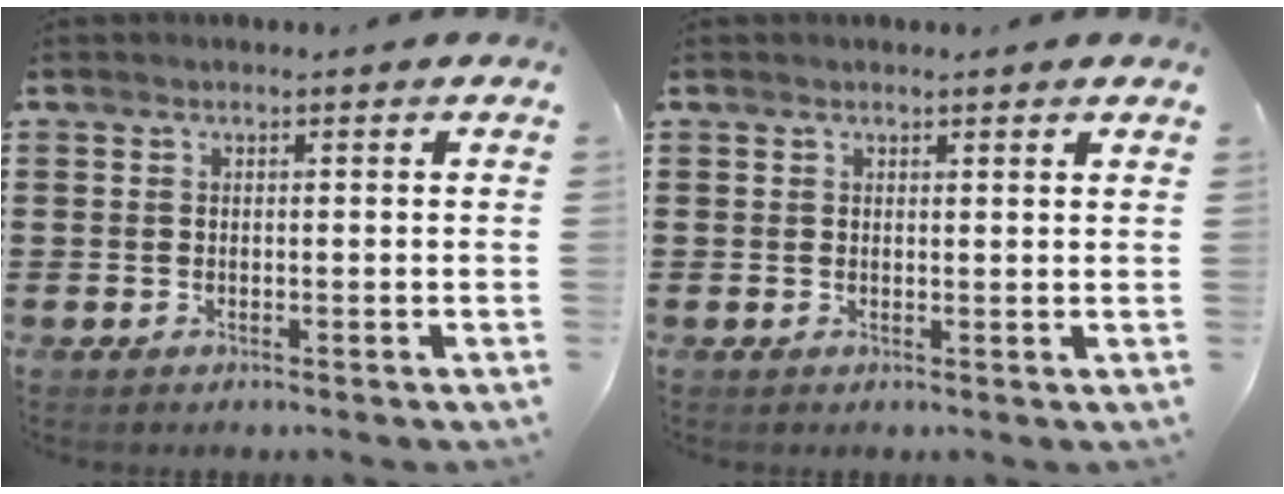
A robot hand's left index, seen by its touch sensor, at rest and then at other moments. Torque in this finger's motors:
{"motor_torque": [-0.02, 0.01, -0.05, -0.01]}